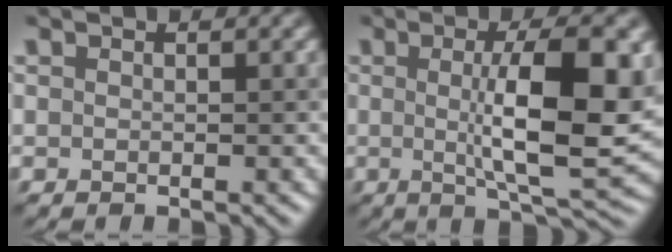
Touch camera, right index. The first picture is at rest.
{"total": 9.6, "force": [0.7, 2.3, 9.3], "torque": [-0.133, -0.004, 0.014]}